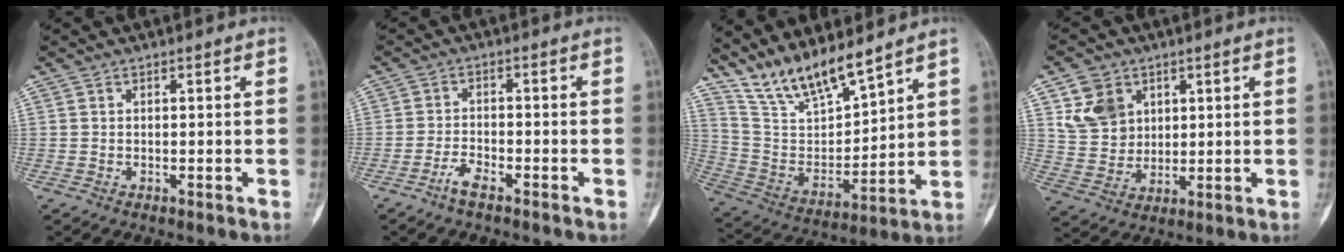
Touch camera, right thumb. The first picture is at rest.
{"total": 3.2, "force": [-2.4, 0.8, 1.9], "torque": [-0.042, 0.017, -0.049]}
{"total": 13.2, "force": [11.6, 2.5, 5.7], "torque": [-0.094, -0.062, 0.237]}
{"total": 9.5, "force": [4.1, 7.5, 4.1], "torque": [-0.052, -0.016, 0.088]}